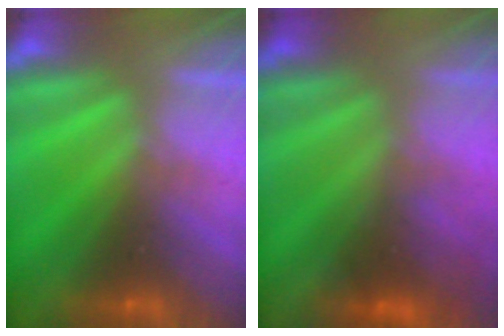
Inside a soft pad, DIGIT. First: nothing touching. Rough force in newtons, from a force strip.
{"total": 4.6}